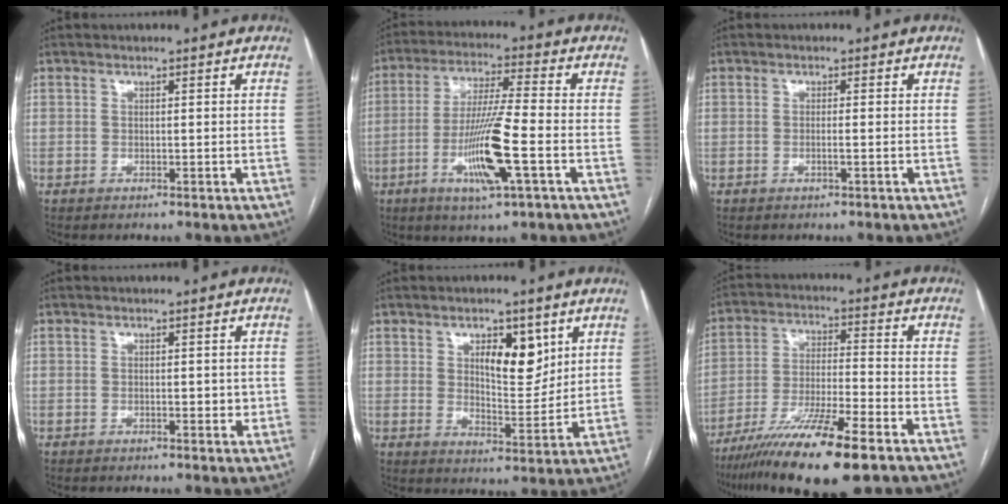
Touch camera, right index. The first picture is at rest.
{"total": 12.0, "force": [-3.8, 0.1, 11.4], "torque": [-0.223, -0.013, -0.073]}
{"total": 1.0, "force": [-0.3, -0.1, 0.9], "torque": [-0.018, -0.001, -0.005]}
{"total": 2.0, "force": [-0.1, 1.0, 1.7], "torque": [-0.021, -0.001, 0.001]}
{"total": 7.8, "force": [3.5, 3.3, 6.2], "torque": [-0.093, -0.003, 0.059]}
{"total": 15.9, "force": [-10.3, 1.2, 12.0], "torque": [-0.220, -0.041, -0.183]}